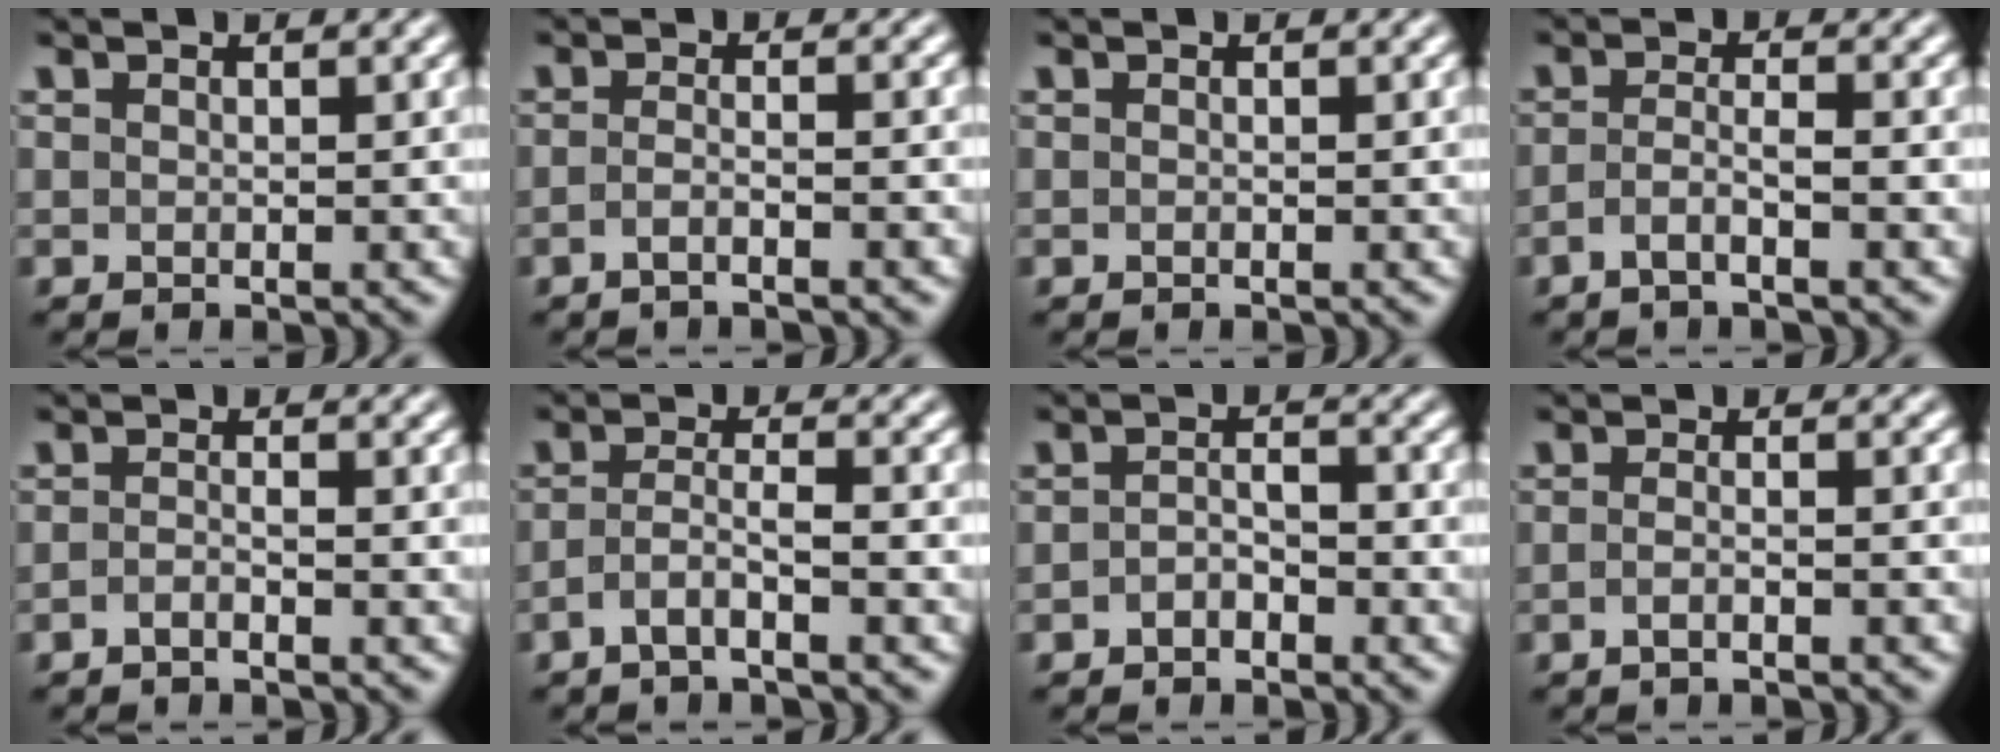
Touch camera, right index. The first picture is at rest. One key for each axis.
{"total": 2.3, "fx": -1.9, "fy": -0.7, "fz": 1.0, "tx": -0.020, "ty": -0.008, "tz": -0.032}
{"total": 0.0}
{"total": 2.5, "fx": -2.0, "fy": -0.2, "fz": 1.4, "tx": -0.026, "ty": -0.013, "tz": -0.030}
{"total": 1.6, "fx": -1.4, "fy": -0.4, "fz": 0.5, "tx": -0.005, "ty": -0.005, "tz": -0.026}
{"total": 2.6, "fx": -2.1, "fy": 0.1, "fz": 1.5, "tx": -0.027, "ty": -0.013, "tz": -0.033}
{"total": 2.0, "fx": -1.7, "fy": 0.6, "fz": 0.8, "tx": -0.005, "ty": -0.008, "tz": -0.027}
{"total": 1.9, "fx": -1.6, "fy": -0.5, "fz": 1.0, "tx": -0.021, "ty": -0.004, "tz": -0.028}